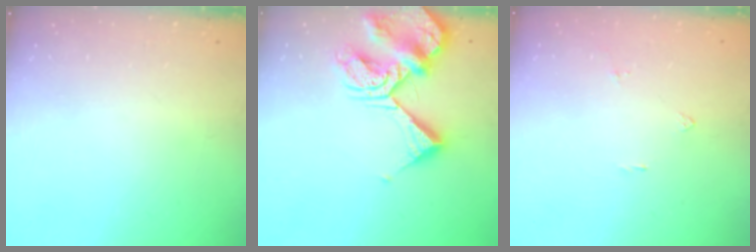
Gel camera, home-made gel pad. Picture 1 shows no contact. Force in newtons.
{"total": 13.2, "press": 13.1, "slide": 1.5}
{"total": 2.0, "press": 2.0, "slide": 0.5}